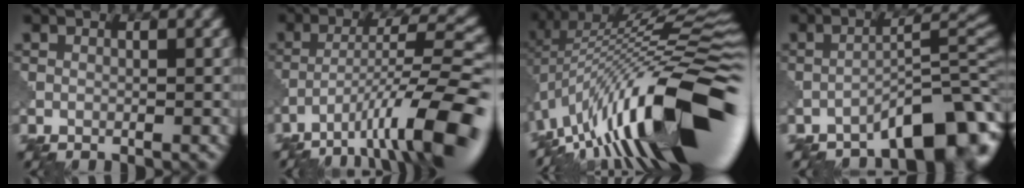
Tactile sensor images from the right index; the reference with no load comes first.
{"total": 10.8, "force": [-6.3, 1.9, 8.6], "torque": [-0.135, 0.018, -0.101]}
{"total": 17.6, "force": [-5.0, 4.9, 16.1], "torque": [-0.247, 0.040, -0.108]}
{"total": 8.2, "force": [-5.8, 2.3, 5.3], "torque": [-0.060, 0.012, -0.091]}